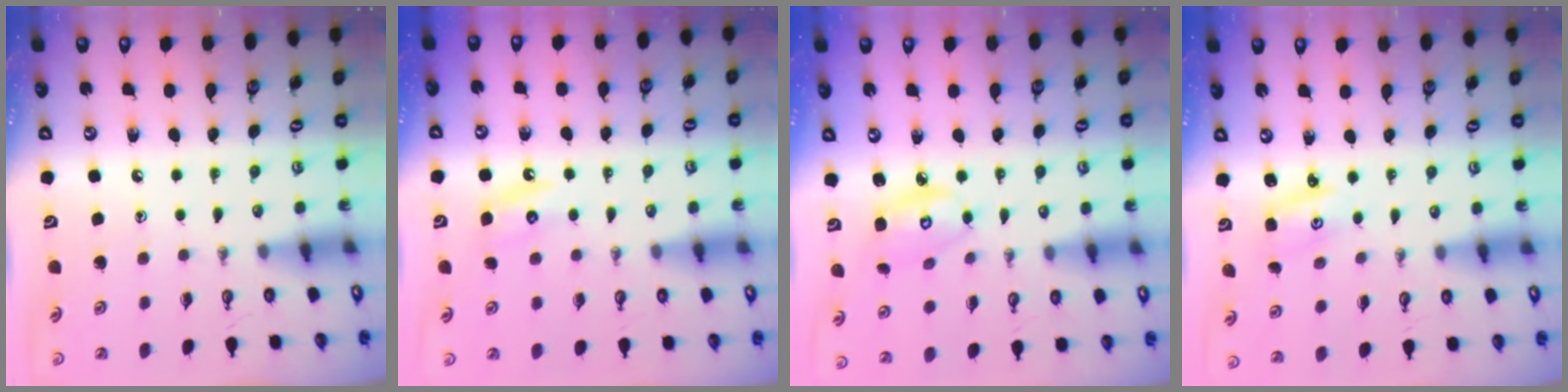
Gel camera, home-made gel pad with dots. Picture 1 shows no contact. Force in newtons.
{"total": 4.3, "press": 4.2, "slide": 0.5}
{"total": 6.9, "press": 6.9, "slide": 0.2}
{"total": 2.1, "press": 2.1, "slide": 0.2}